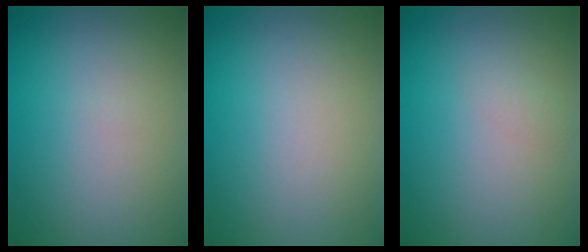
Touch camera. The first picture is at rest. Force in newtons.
{"total": 0.0}
{"total": 0.7, "press": 0.7, "slide": 0.0}